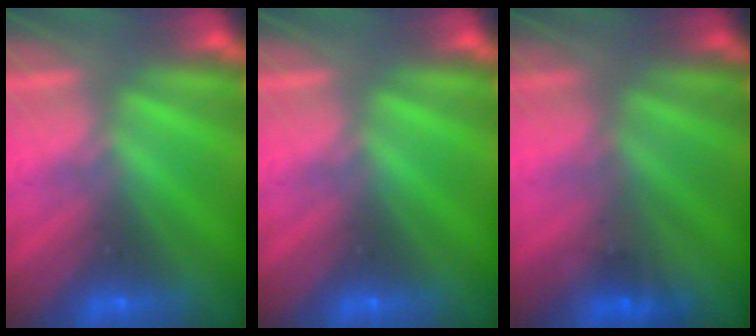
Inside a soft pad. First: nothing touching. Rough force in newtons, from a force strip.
{"total": 0.0}
{"total": 1.6}